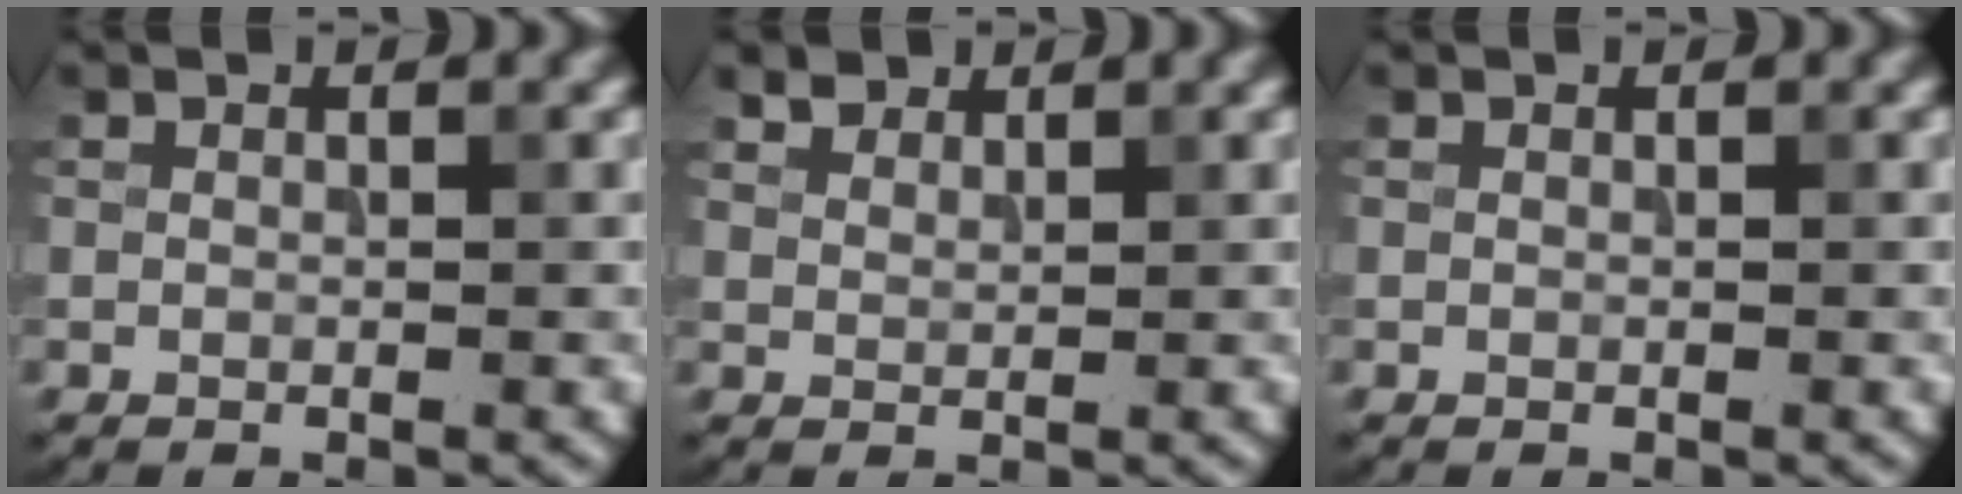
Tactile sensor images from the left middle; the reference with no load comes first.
{"total": 1.8, "force": [1.6, 0.7, 0.3], "torque": [-0.010, 0.000, 0.034]}
{"total": 0.0}